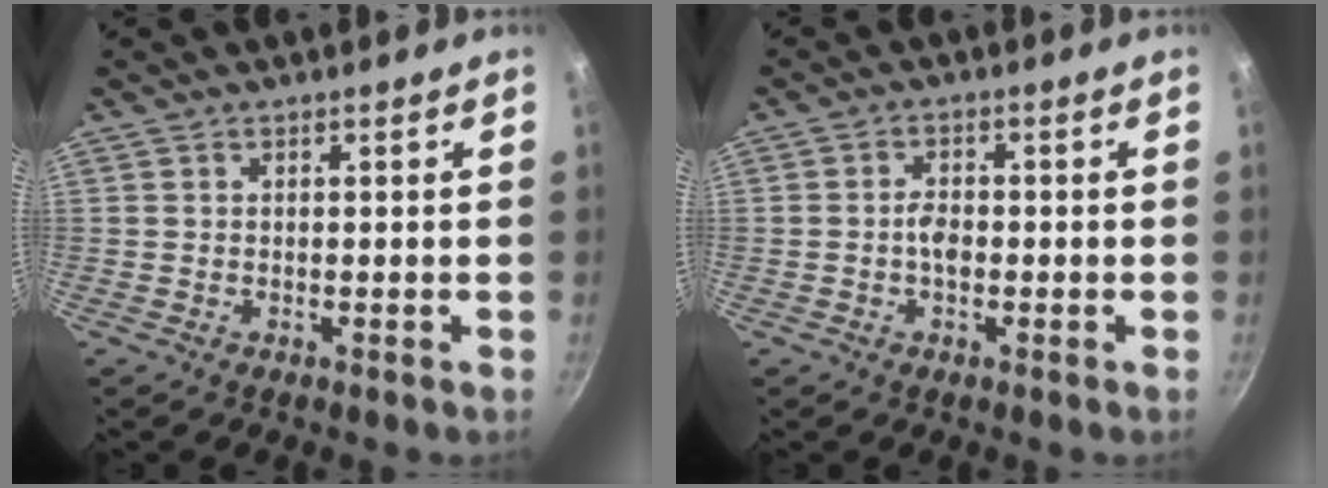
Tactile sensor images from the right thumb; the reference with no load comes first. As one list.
[{"total": 3.0, "force": [-0.6, 1.9, 2.3], "torque": [-0.034, 0.013, -0.013]}]